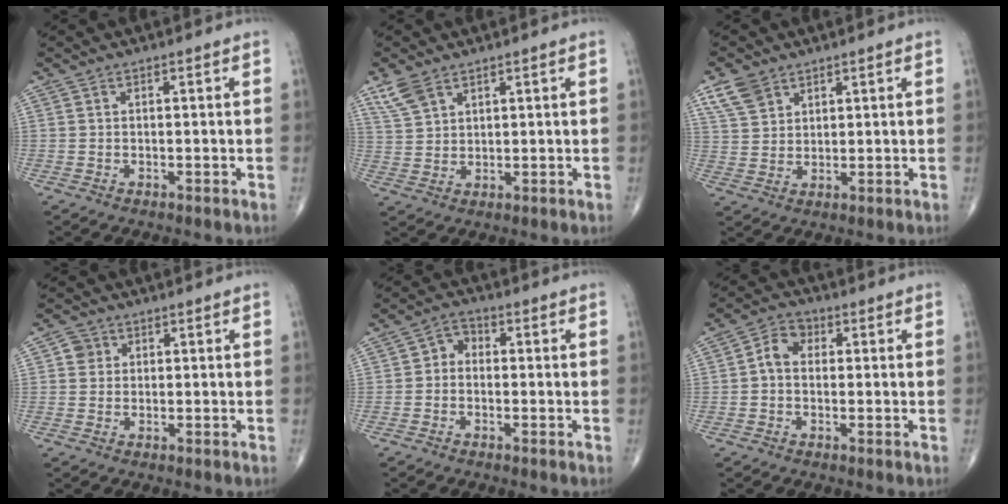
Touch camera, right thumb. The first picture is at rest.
{"total": 5.1, "force": [3.5, 2.7, 2.6], "torque": [-0.050, -0.008, 0.078]}
{"total": 5.7, "force": [3.7, 3.7, 2.3], "torque": [-0.033, -0.012, 0.078]}
{"total": 2.6, "force": [0.6, 2.5, 0.6], "torque": [0.004, 0.001, 0.005]}
{"total": 3.4, "force": [-0.4, 2.7, 2.1], "torque": [-0.017, 0.014, -0.023]}
{"total": 4.8, "force": [0.1, 3.7, 3.1], "torque": [-0.043, 0.017, -0.008]}